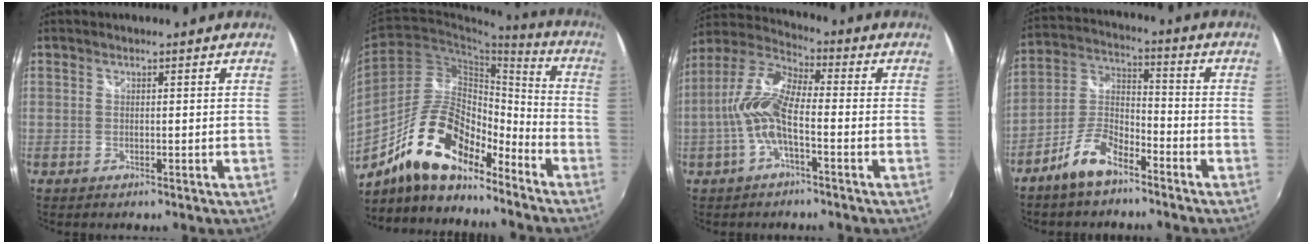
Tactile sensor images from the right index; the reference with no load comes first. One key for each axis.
{"total": 17.6, "fx": -13.0, "fy": 6.6, "fz": 10.0, "tx": -0.192, "ty": 0.011, "tz": -0.238}
{"total": 10.8, "fx": -2.5, "fy": 3.6, "fz": 9.8, "tx": -0.216, "ty": 0.011, "tz": -0.052}
{"total": 9.4, "fx": -6.6, "fy": 3.6, "fz": 5.7, "tx": -0.130, "ty": 0.014, "tz": -0.126}